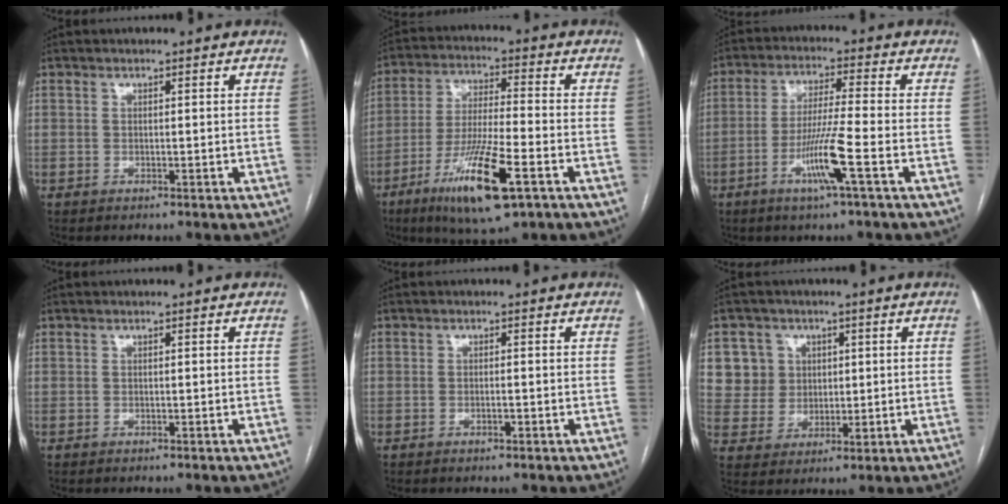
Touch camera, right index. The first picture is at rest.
{"total": 14.5, "force": [-7.2, 1.8, 12.5], "torque": [-0.240, -0.028, -0.124]}
{"total": 8.5, "force": [-3.4, -1.0, 7.7], "torque": [-0.149, -0.012, -0.069]}
{"total": 0.0}
{"total": 1.0, "force": [-0.5, 0.2, 0.8], "torque": [-0.017, 0.000, -0.007]}
{"total": 7.8, "force": [2.6, 7.3, 0.9], "torque": [-0.015, 0.018, 0.057]}